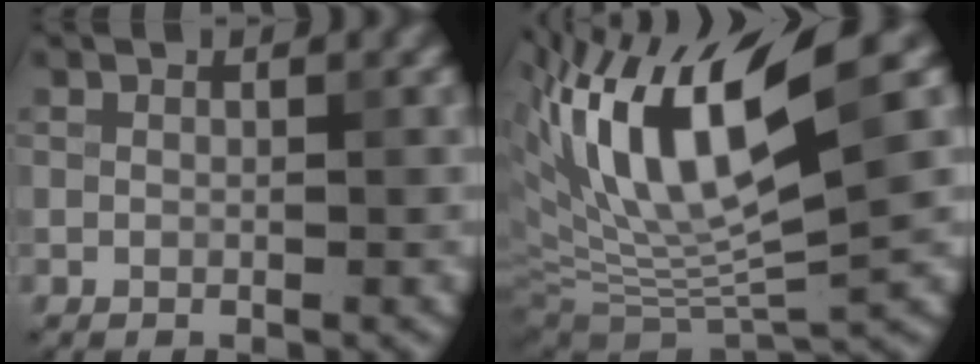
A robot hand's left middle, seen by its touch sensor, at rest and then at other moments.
{"total": 13.5, "force": [5.4, 4.0, 11.8], "torque": [-0.228, 0.011, 0.102]}